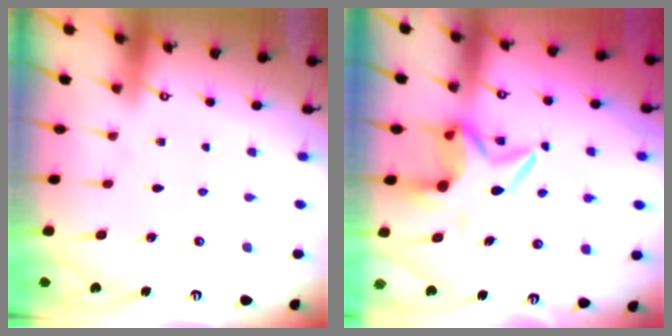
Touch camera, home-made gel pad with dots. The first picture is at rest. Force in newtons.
{"total": 8.8, "press": 8.8, "slide": 1.1}